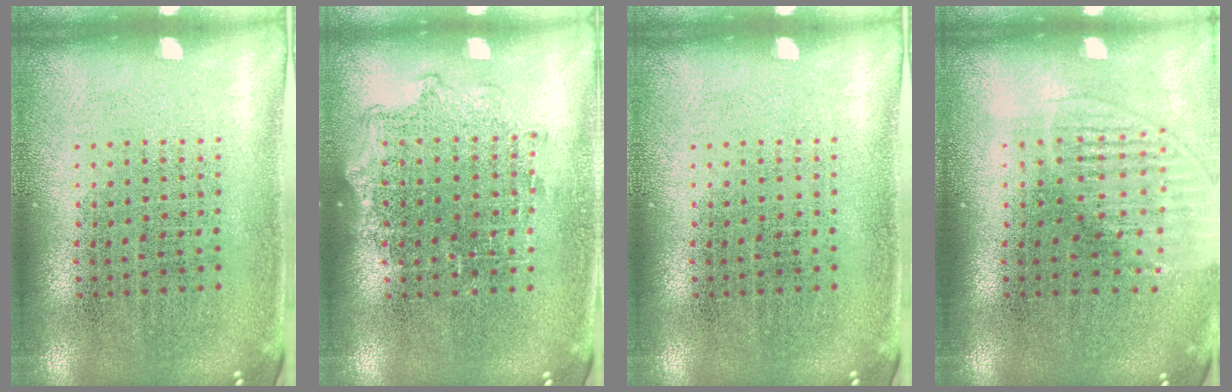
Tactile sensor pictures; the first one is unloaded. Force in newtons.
{"total": 1.1, "press": 1.0, "slide": 0.4}
{"total": 0.0}
{"total": 1.3, "press": 1.2, "slide": 0.6}